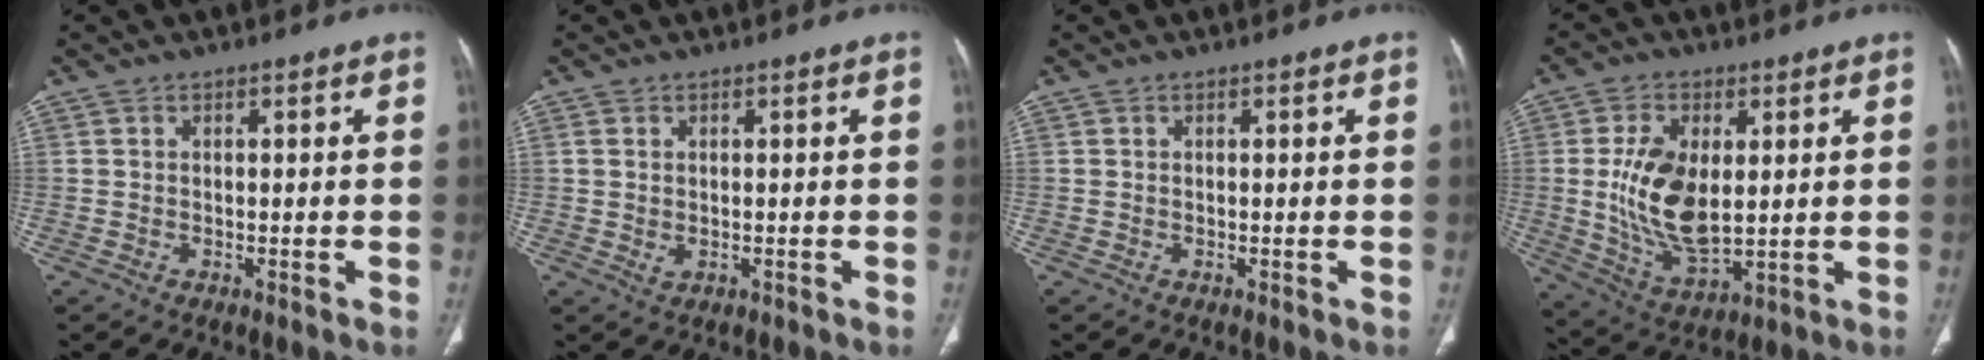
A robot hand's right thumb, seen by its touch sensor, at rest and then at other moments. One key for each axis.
{"total": 1.4, "fx": 0.1, "fy": 1.0, "fz": 0.9, "tx": -0.023, "ty": -0.004, "tz": 0.008}
{"total": 0.0}
{"total": 13.6, "fx": 1.4, "fy": 7.3, "fz": 11.4, "tx": -0.212, "ty": -0.017, "tz": 0.038}